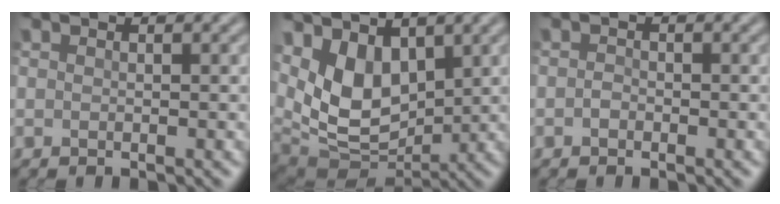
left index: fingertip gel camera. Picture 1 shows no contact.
{"total": 7.1, "force": [2.3, 4.4, 5.0], "torque": [-0.105, -0.012, 0.042]}
{"total": 0.5, "force": [-0.3, 0.4, 0.2], "torque": [-0.004, 0.006, -0.007]}